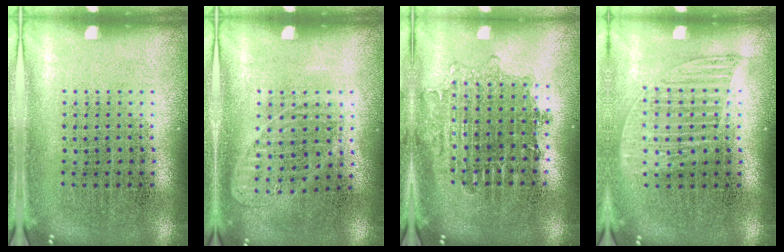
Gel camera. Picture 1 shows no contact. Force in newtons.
{"total": 1.0, "press": 0.9, "slide": 0.3}
{"total": 1.6, "press": 1.3, "slide": 0.9}
{"total": 1.2, "press": 1.1, "slide": 0.5}